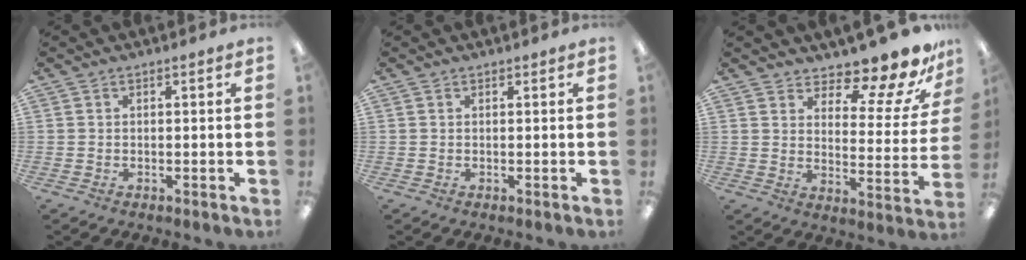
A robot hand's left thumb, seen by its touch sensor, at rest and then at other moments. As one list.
[{"total": 0.0}, {"total": 12.0, "force": [10.6, 3.2, 4.8], "torque": [-0.065, -0.096, 0.178]}]